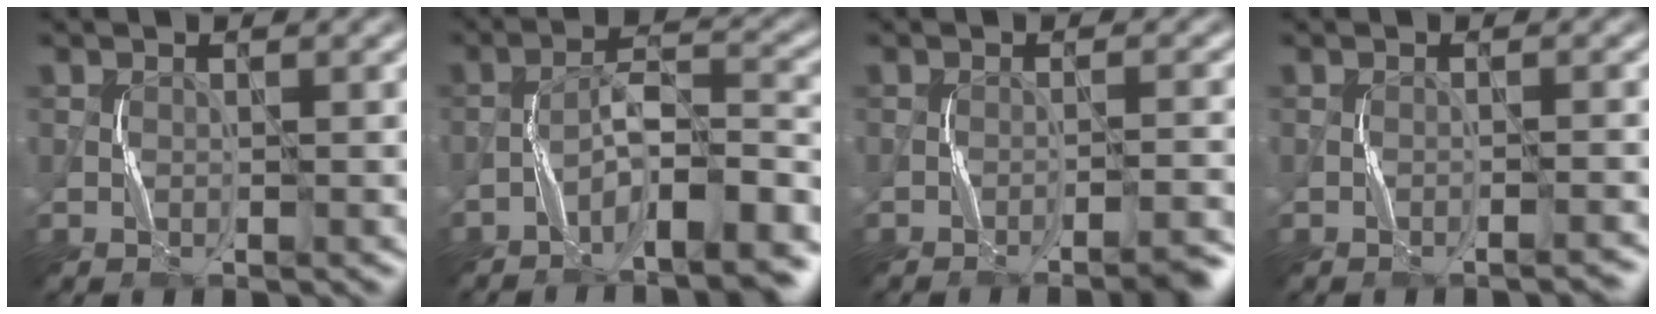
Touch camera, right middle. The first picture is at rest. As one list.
[{"total": 8.5, "force": [-5.7, 1.7, 6.1], "torque": [-0.091, 0.018, -0.092]}, {"total": 2.6, "force": [-1.9, 0.1, 1.8], "torque": [-0.023, 0.012, -0.033]}, {"total": 0.9, "force": [-0.8, -0.2, 0.3], "torque": [-0.007, 0.007, -0.012]}]